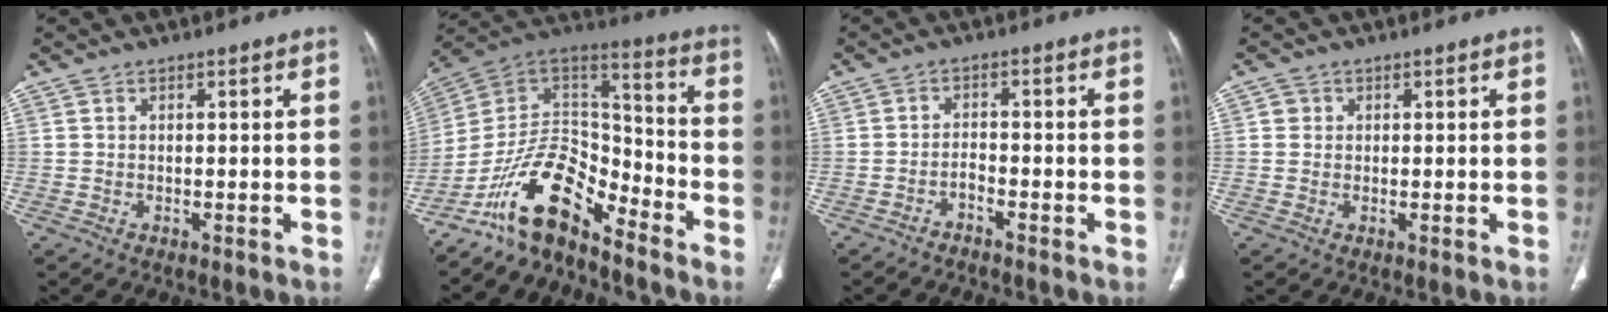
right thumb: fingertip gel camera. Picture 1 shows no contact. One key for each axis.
{"total": 15.0, "fx": -11.2, "fy": 6.3, "fz": 7.7, "tx": -0.114, "ty": 0.107, "tz": -0.210}
{"total": 1.9, "fx": -1.7, "fy": 0.4, "fz": 0.7, "tx": -0.016, "ty": 0.019, "tz": -0.028}
{"total": 1.6, "fx": 0.3, "fy": 1.6, "fz": 0.3, "tx": 0.003, "ty": 0.001, "tz": 0.003}